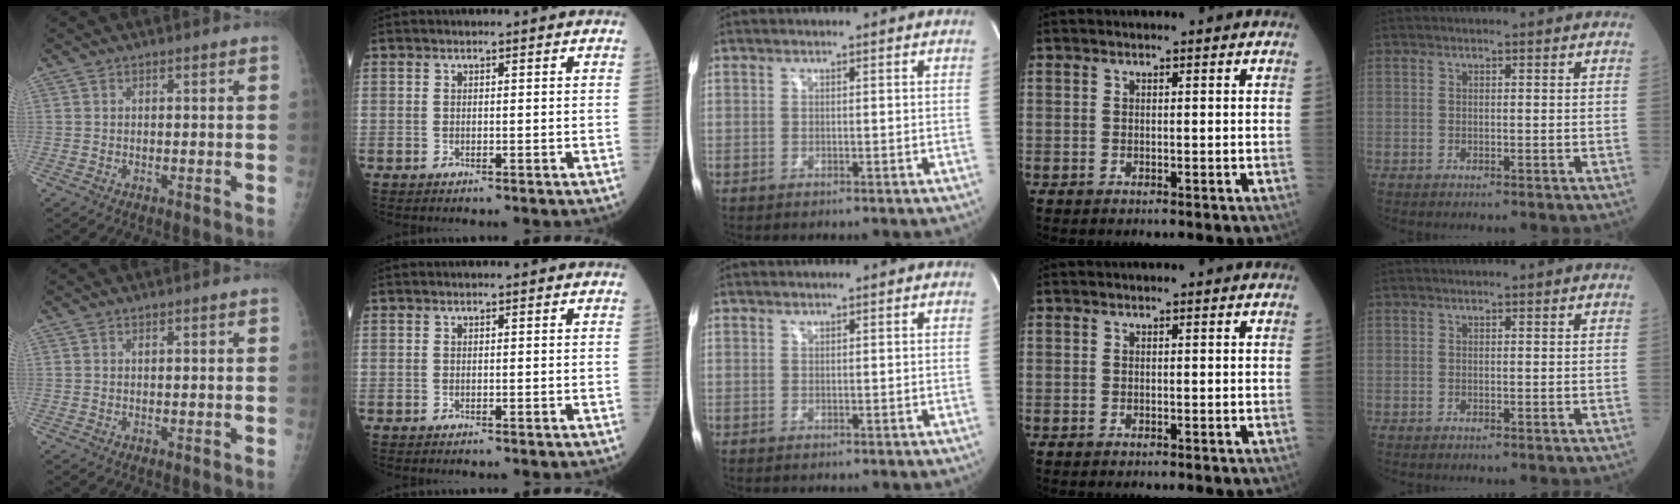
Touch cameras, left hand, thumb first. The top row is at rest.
{}